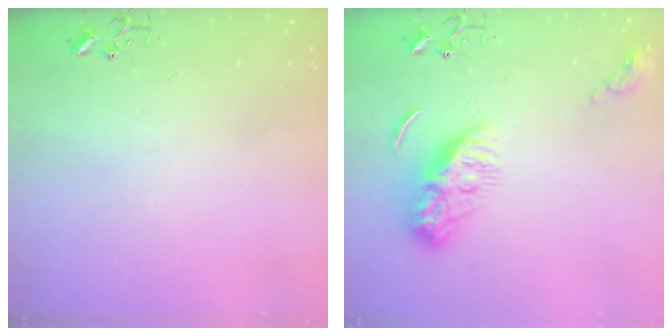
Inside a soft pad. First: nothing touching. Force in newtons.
{"total": 10.2, "press": 10.2, "slide": 0.5}